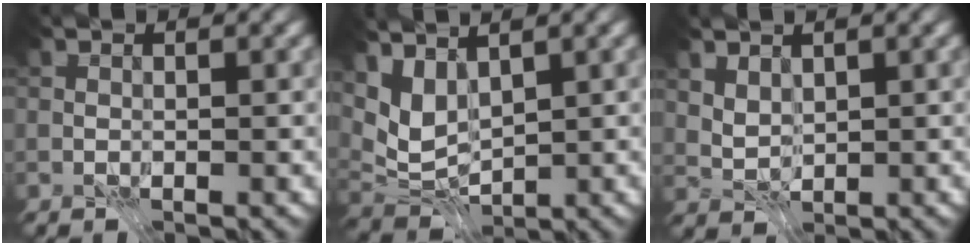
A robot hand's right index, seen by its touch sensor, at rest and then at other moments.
{"total": 4.1, "force": [2.1, 2.0, 2.8], "torque": [-0.059, -0.008, 0.044]}
{"total": 2.1, "force": [1.3, 1.3, 1.1], "torque": [-0.027, -0.008, 0.036]}